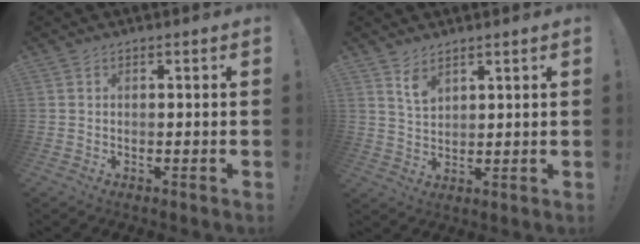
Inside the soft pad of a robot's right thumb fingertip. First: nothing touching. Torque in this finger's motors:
{"motor_torque": [-0.01, 0.10, 0.00, -0.11, 0.00]}